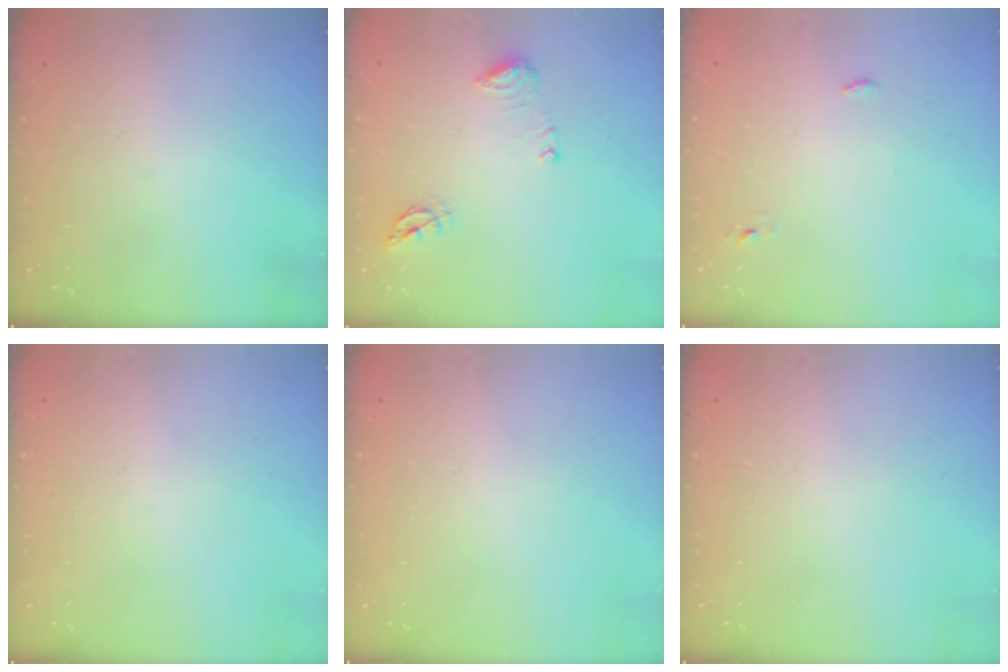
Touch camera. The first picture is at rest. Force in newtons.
{"total": 8.7, "press": 8.6, "slide": 1.0}
{"total": 2.8, "press": 2.6, "slide": 0.9}
{"total": 0.0}
{"total": 0.0}
{"total": 0.0}